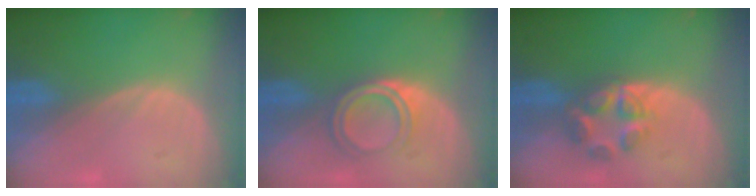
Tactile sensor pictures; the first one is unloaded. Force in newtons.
{"total": 4.2, "press": 4.2, "slide": 0.3}
{"total": 5.9, "press": 5.3, "slide": 2.5}